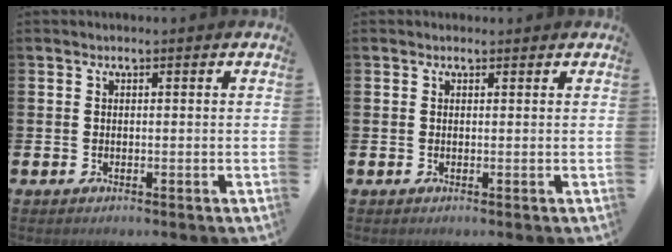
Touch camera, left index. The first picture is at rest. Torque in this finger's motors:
{"motor_torque": [0.22, -0.47, 0.01, -0.01]}